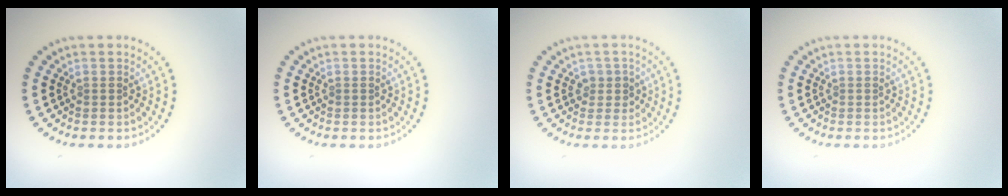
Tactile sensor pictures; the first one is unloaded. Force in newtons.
{"total": 0.0}
{"total": 1.5, "press": 1.3, "slide": 0.8}
{"total": 0.0}